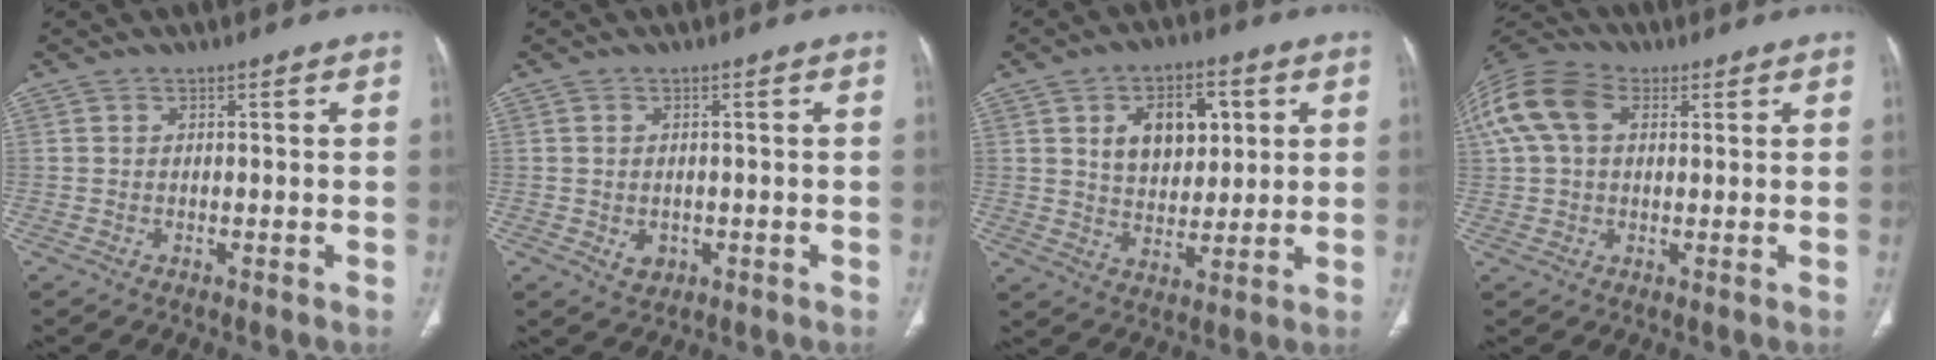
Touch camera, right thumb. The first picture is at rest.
{"total": 2.7, "force": [-0.6, 2.2, 1.5], "torque": [-0.018, -0.001, 0.001]}
{"total": 12.0, "force": [3.6, 7.7, 8.5], "torque": [-0.092, -0.008, 0.064]}
{"total": 15.1, "force": [4.5, 10.2, 10.2], "torque": [-0.232, 0.034, 0.080]}